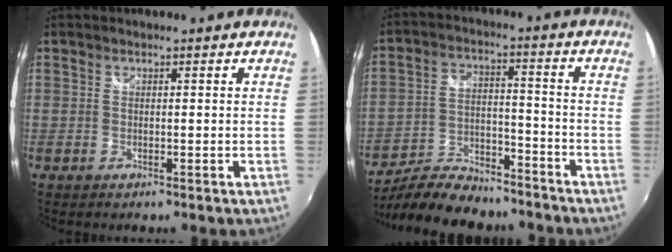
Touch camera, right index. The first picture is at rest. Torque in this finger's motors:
{"motor_torque": [0.66, -0.64, 0.04, 0.01]}